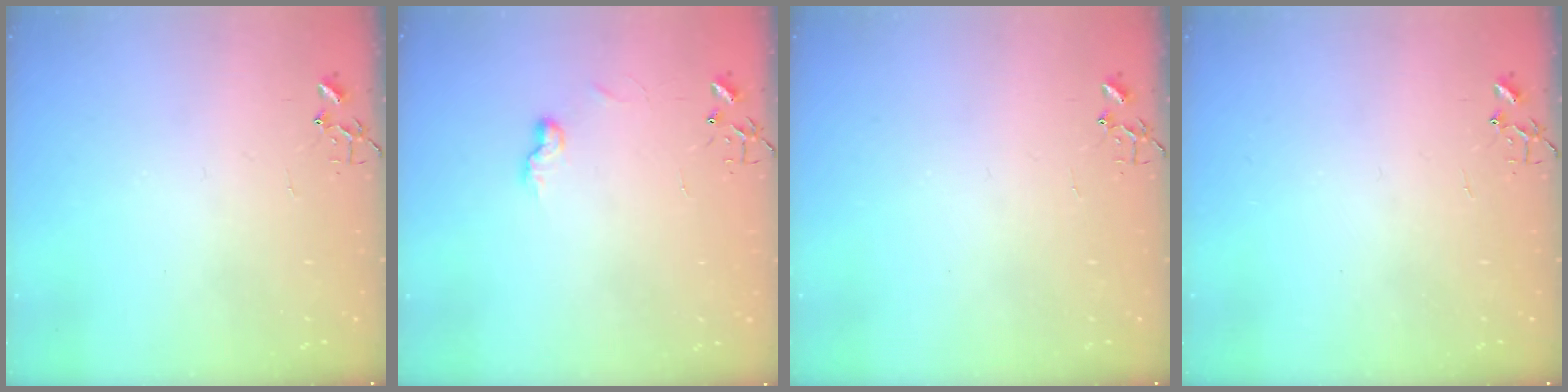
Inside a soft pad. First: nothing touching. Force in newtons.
{"total": 6.0, "press": 6.0, "slide": 0.7}
{"total": 0.0}
{"total": 0.0}